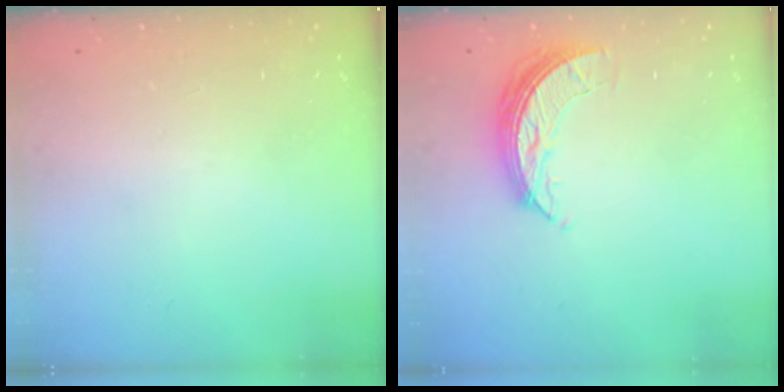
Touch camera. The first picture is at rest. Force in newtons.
{"total": 8.6, "press": 8.6, "slide": 0.8}